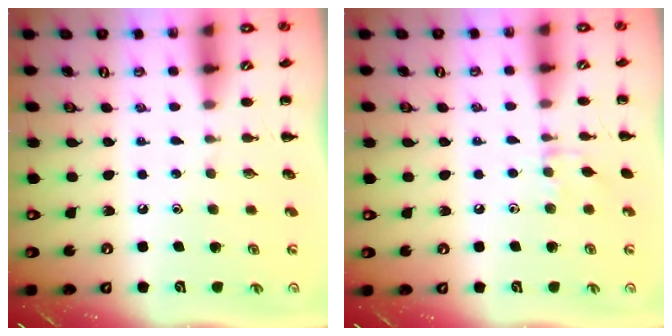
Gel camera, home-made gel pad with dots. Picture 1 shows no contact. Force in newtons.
{"total": 5.5, "press": 5.4, "slide": 1.2}